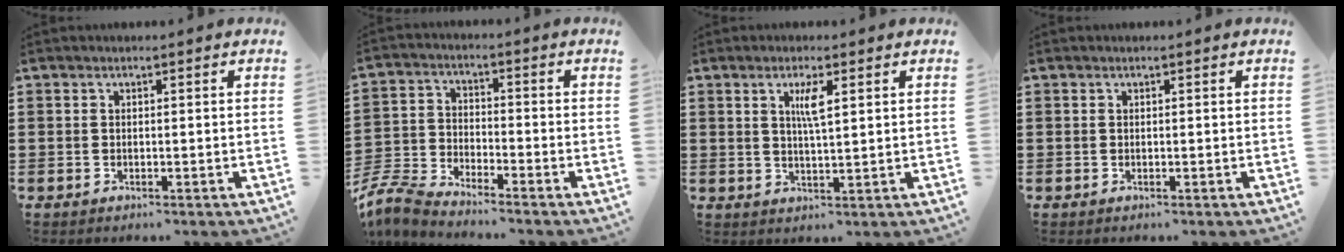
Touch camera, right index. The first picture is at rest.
{"total": 5.6, "force": [-5.5, 0.4, 1.3], "torque": [-0.056, -0.008, -0.117]}
{"total": 3.4, "force": [1.2, 0.6, 3.1], "torque": [-0.066, 0.003, 0.017]}
{"total": 0.0}